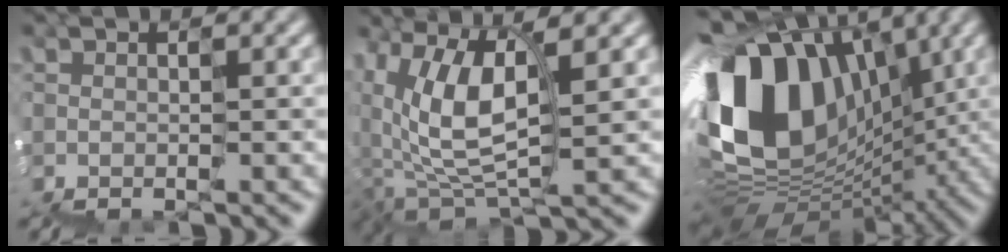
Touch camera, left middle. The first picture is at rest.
{"total": 5.9, "force": [2.9, 3.3, 3.9], "torque": [-0.091, 0.012, 0.052]}
{"total": 12.0, "force": [2.7, 9.4, 7.0], "torque": [-0.131, 0.031, 0.035]}